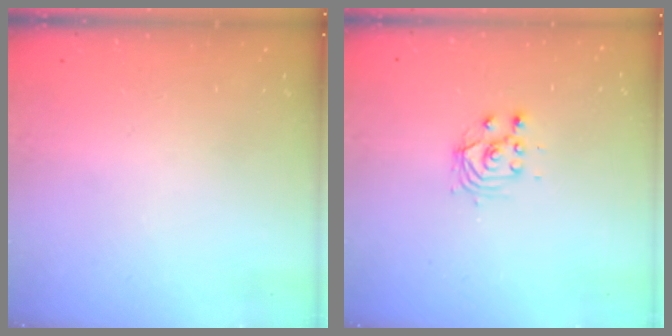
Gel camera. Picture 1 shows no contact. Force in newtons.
{"total": 3.6, "press": 3.6, "slide": 0.3}